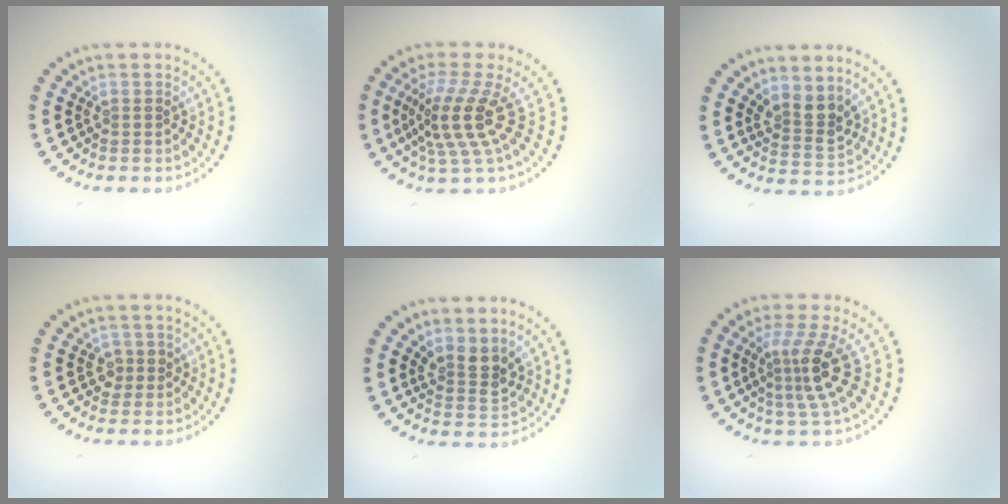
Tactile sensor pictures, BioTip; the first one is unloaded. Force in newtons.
{"total": 4.4, "press": 3.1, "slide": 3.1}
{"total": 2.7, "press": 2.3, "slide": 1.5}
{"total": 1.5, "press": 1.4, "slide": 0.7}
{"total": 2.9, "press": 2.4, "slide": 1.6}
{"total": 3.8, "press": 2.6, "slide": 2.8}